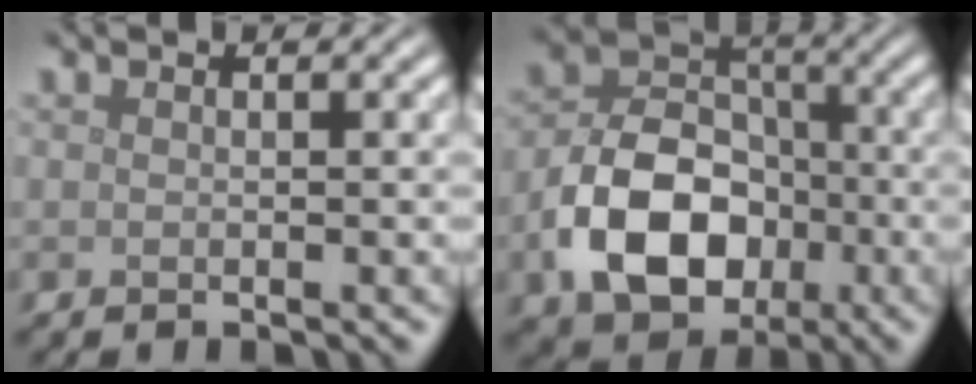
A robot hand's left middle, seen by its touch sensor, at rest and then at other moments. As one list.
[{"total": 8.9, "force": [-2.9, 6.3, 5.6], "torque": [-0.102, 0.001, -0.057]}]